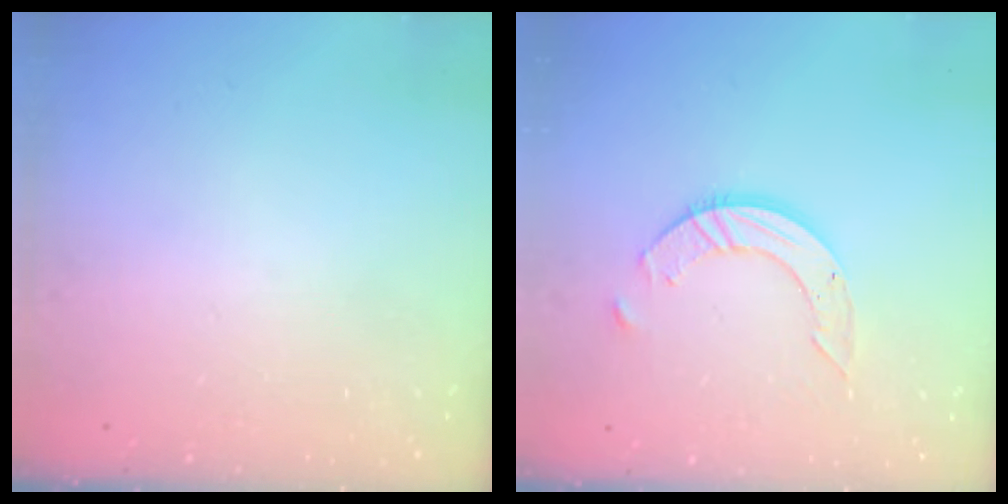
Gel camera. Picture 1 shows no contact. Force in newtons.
{"total": 7.9, "press": 7.8, "slide": 0.7}